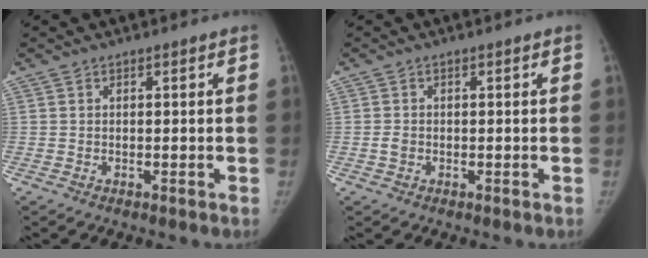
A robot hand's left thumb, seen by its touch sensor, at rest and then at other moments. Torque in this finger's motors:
{"motor_torque": [-0.47, 0.03, 0.30, -0.49, 0.00]}